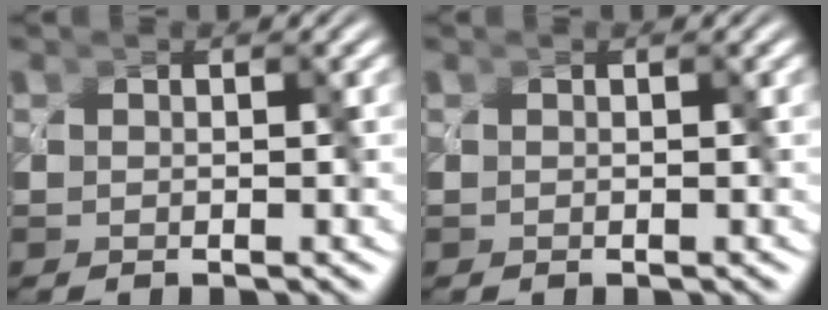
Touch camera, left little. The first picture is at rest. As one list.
[{"total": 0.0}]